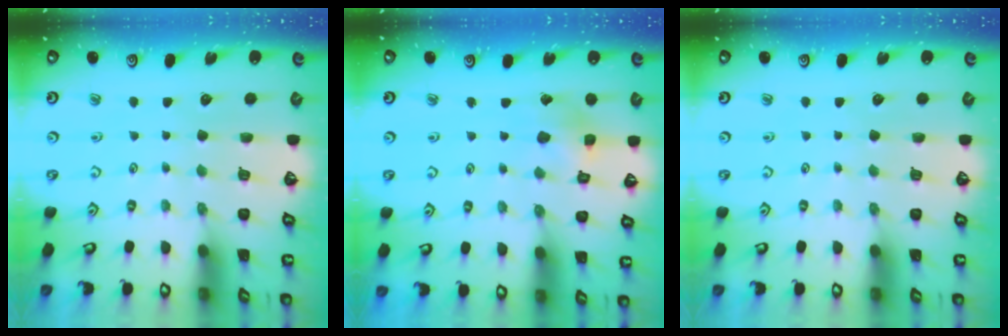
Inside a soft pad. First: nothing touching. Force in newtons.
{"total": 4.3, "press": 4.3, "slide": 0.6}
{"total": 0.0}